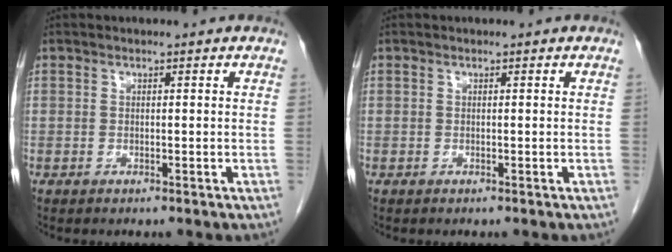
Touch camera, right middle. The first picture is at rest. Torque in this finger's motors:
{"motor_torque": [0.00, 0.00, -0.01, -0.01]}